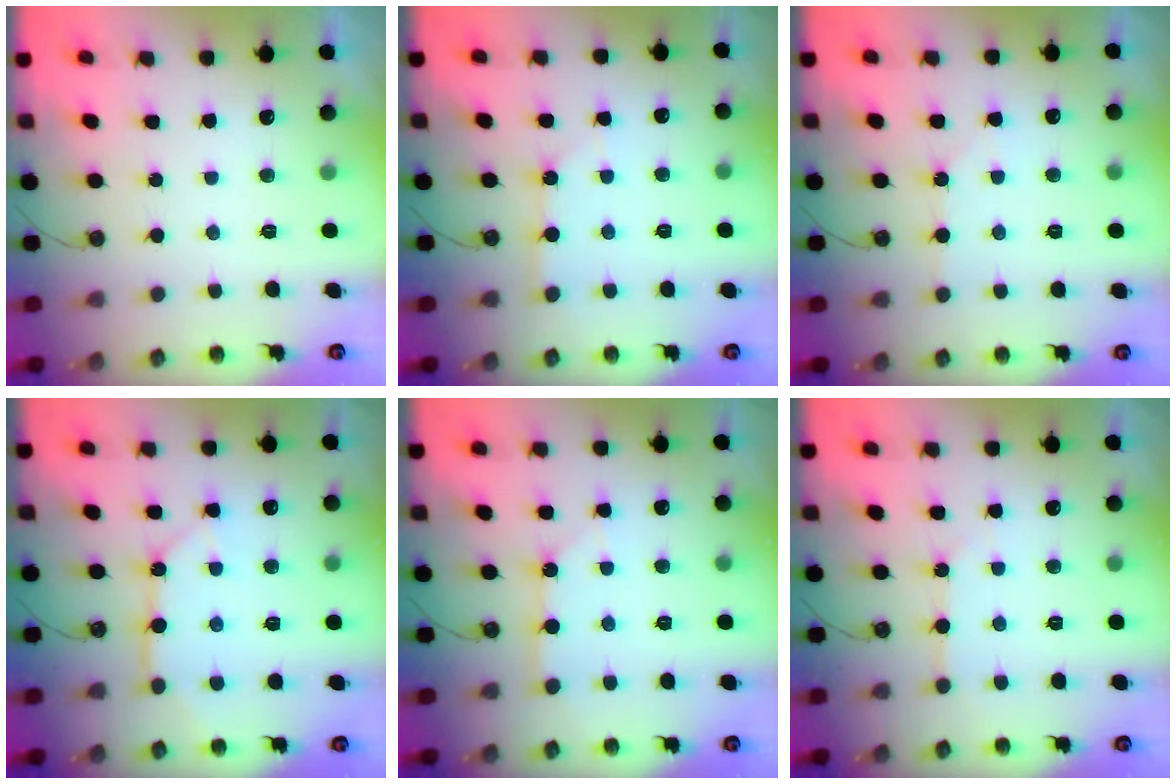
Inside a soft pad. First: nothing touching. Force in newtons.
{"total": 1.9, "press": 1.8, "slide": 0.3}
{"total": 4.4, "press": 4.4, "slide": 0.7}
{"total": 11.4, "press": 11.3, "slide": 1.1}
{"total": 2.7, "press": 2.7, "slide": 0.4}
{"total": 3.5, "press": 3.5, "slide": 0.5}